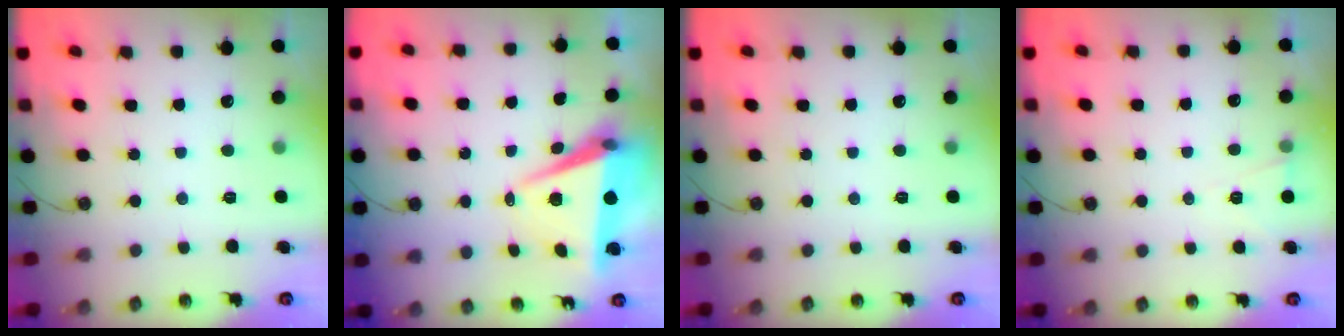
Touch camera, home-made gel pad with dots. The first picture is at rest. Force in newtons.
{"total": 7.5, "press": 6.2, "slide": 4.2}
{"total": 0.0}
{"total": 5.2, "press": 2.8, "slide": 4.3}